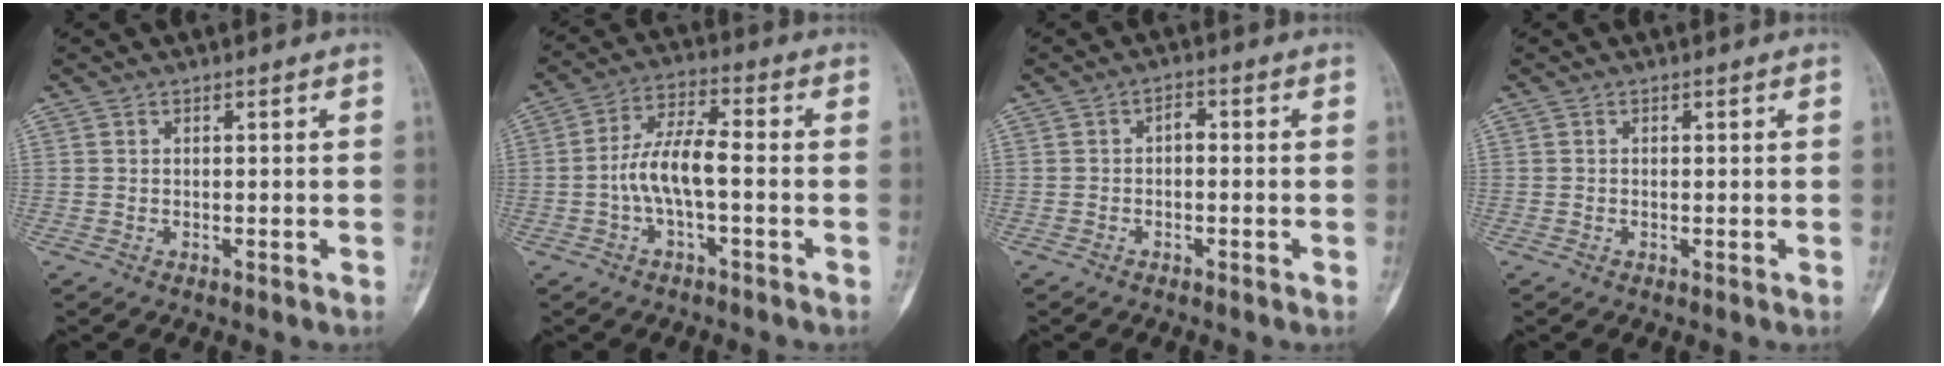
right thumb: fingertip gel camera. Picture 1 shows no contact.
{"total": 8.7, "force": [-1.6, 2.8, 8.0], "torque": [-0.165, 0.031, -0.036]}
{"total": 1.9, "force": [-0.3, 1.1, 1.5], "torque": [-0.015, 0.009, -0.011]}
{"total": 0.0}